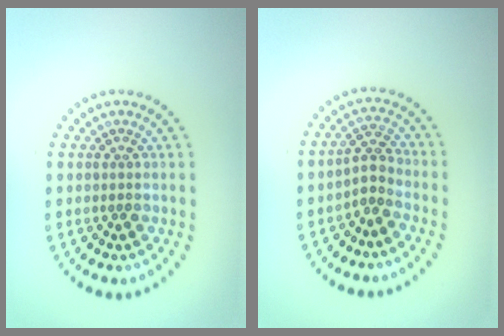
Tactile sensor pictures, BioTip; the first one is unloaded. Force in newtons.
{"total": 2.0, "press": 1.5, "slide": 1.3}